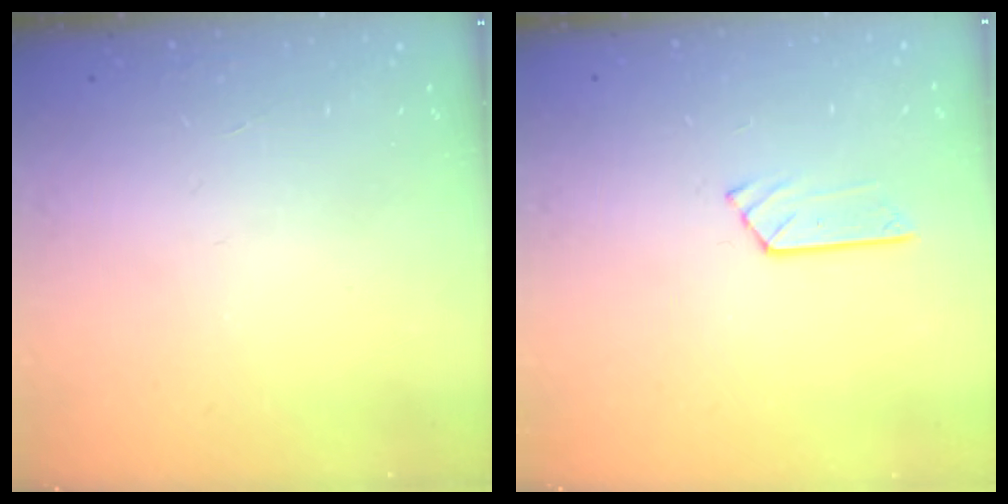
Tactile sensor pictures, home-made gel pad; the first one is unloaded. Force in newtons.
{"total": 4.7, "press": 4.7, "slide": 0.5}